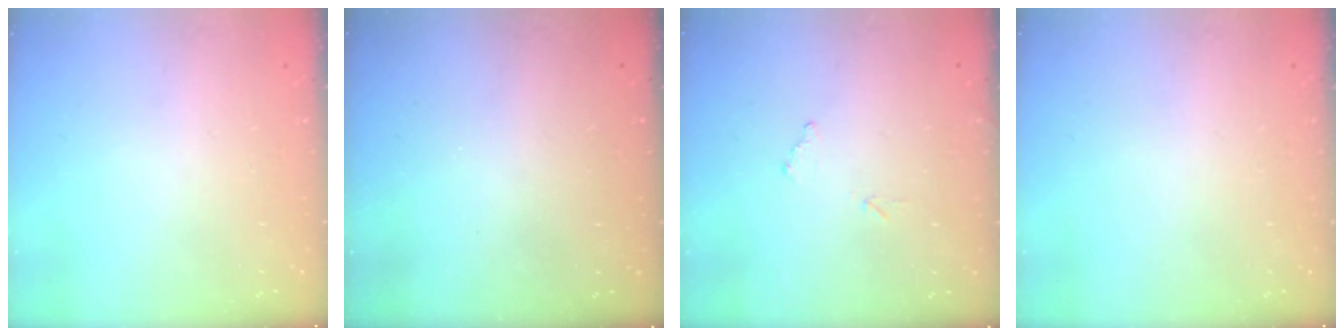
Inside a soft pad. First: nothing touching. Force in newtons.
{"total": 3.1, "press": 3.1, "slide": 0.1}
{"total": 7.2, "press": 7.1, "slide": 0.5}
{"total": 0.0}